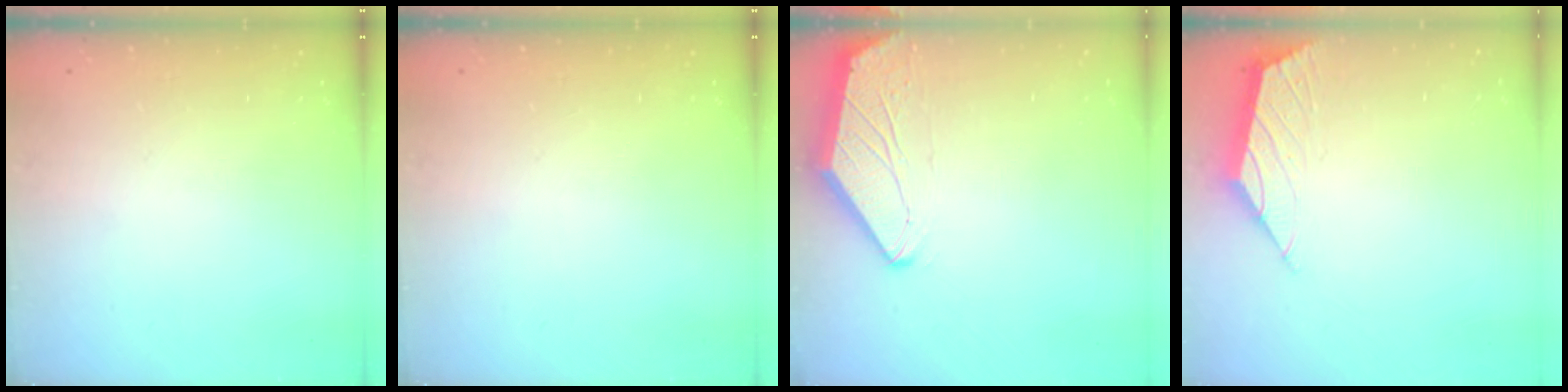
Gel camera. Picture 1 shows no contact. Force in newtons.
{"total": 0.0}
{"total": 0.0}
{"total": 2.0, "press": 2.0, "slide": 0.5}